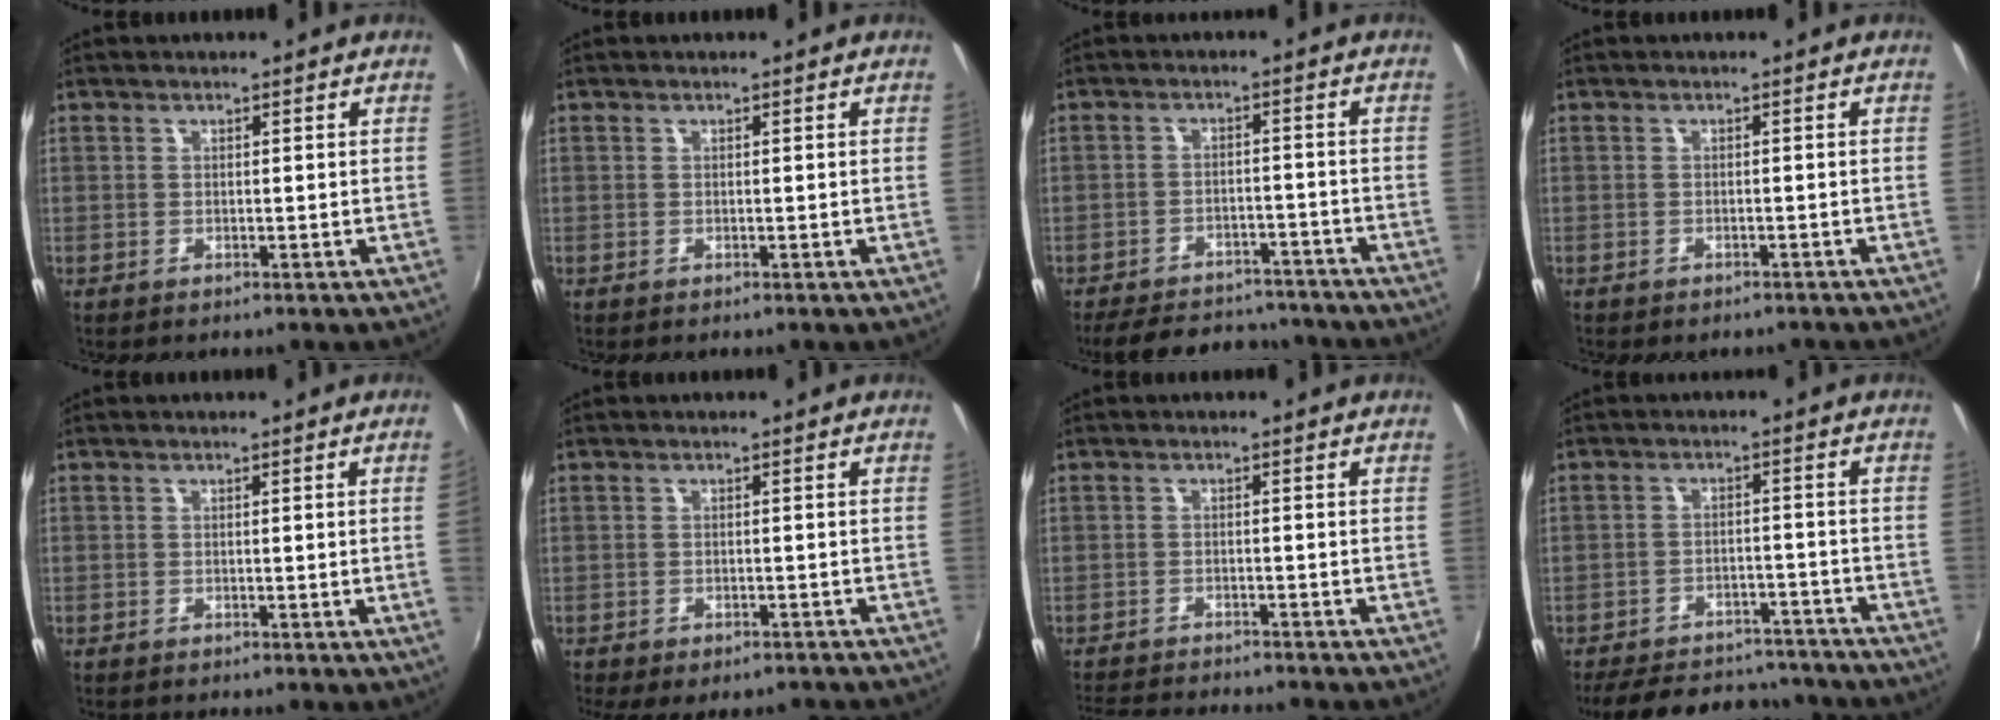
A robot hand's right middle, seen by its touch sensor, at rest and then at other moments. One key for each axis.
{"total": 0.0}
{"total": 17.2, "fx": -14.6, "fy": 6.6, "fz": 6.2, "tx": -0.141, "ty": 0.014, "tz": -0.190}
{"total": 3.0, "fx": -2.6, "fy": 1.2, "fz": 1.0, "tx": -0.022, "ty": -0.015, "tz": -0.034}
{"total": 1.3, "fx": -0.2, "fy": -0.8, "fz": 1.0, "tx": -0.012, "ty": -0.008, "tz": -0.002}
{"total": 8.7, "fx": -6.9, "fy": 3.1, "fz": 4.3, "tx": -0.094, "ty": -0.031, "tz": -0.095}
{"total": 9.3, "fx": -8.6, "fy": 1.2, "fz": 3.1, "tx": -0.084, "ty": -0.013, "tz": -0.139}
{"total": 21.1, "fx": -18.0, "fy": 7.9, "fz": 7.6, "tx": -0.167, "ty": 0.024, "tz": -0.227}